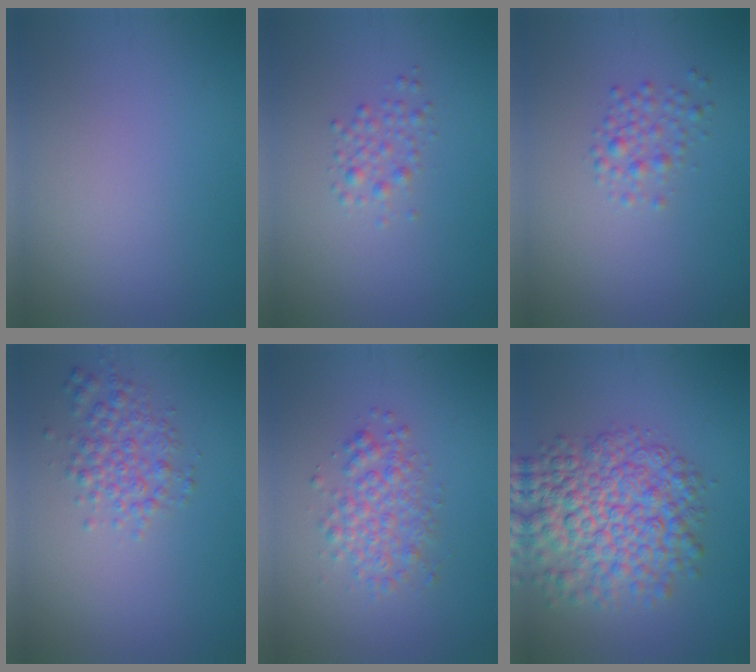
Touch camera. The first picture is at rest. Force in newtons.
{"total": 1.5, "press": 1.5, "slide": 0.0}
{"total": 1.8, "press": 1.8, "slide": 0.0}
{"total": 2.8, "press": 2.8, "slide": 0.1}
{"total": 3.0, "press": 3.0, "slide": 0.1}
{"total": 8.4, "press": 8.4, "slide": 0.2}